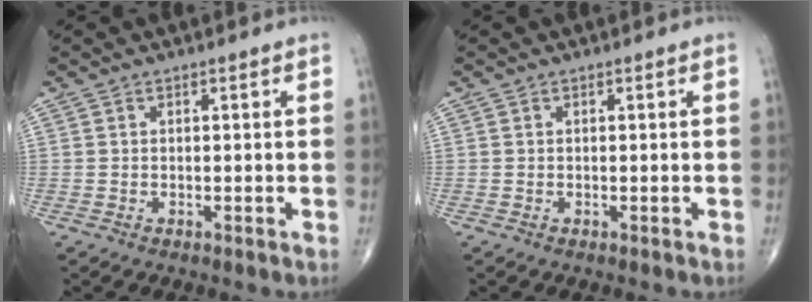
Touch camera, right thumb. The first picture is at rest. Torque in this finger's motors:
{"motor_torque": [0.00, 0.00, 0.01, -0.01, 0.01]}